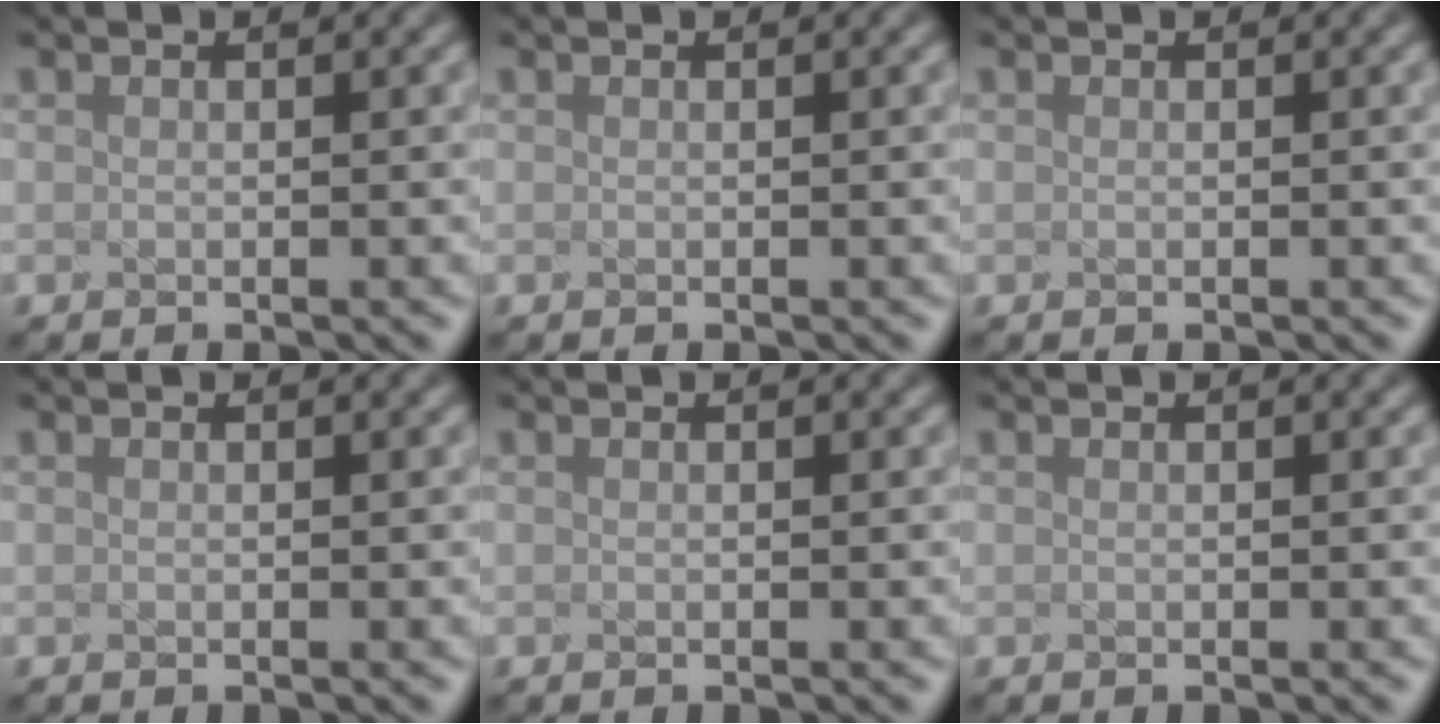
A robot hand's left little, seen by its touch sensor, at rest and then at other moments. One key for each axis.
{"total": 0.0}
{"total": 0.0}
{"total": 0.0}
{"total": 0.0}
{"total": 0.0}